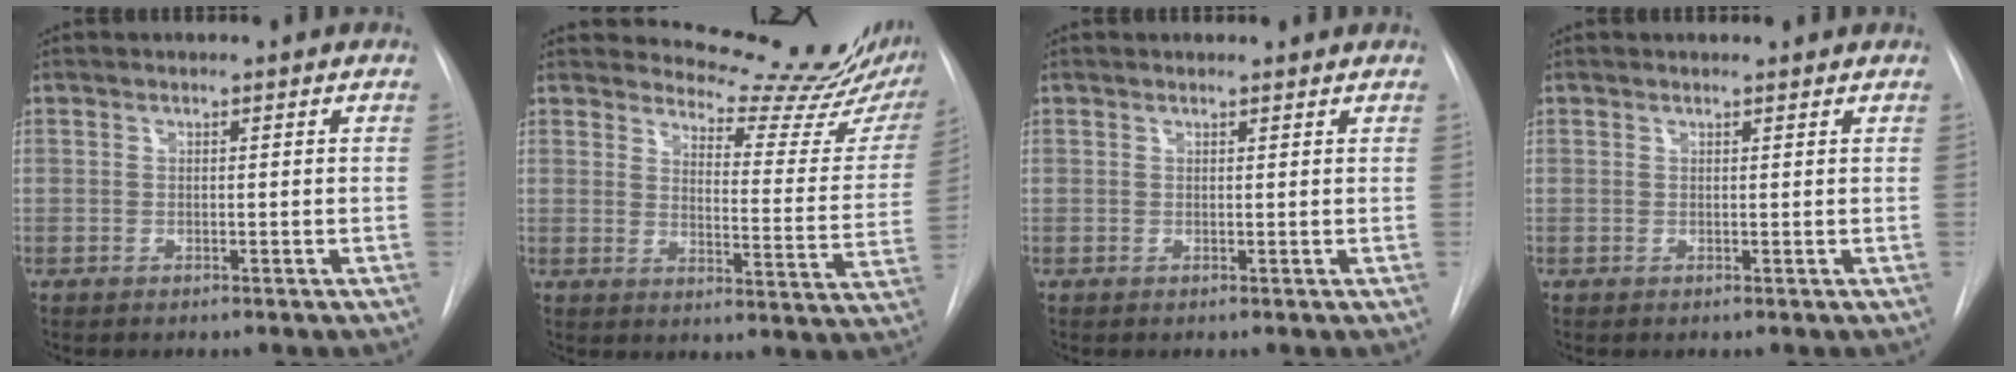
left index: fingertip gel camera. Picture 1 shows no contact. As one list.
[{"total": 15.9, "force": [15.5, 1.1, 3.4], "torque": [-0.038, -0.105, 0.173]}, {"total": 2.1, "force": [2.0, 0.5, 0.3], "torque": [-0.010, 0.011, 0.022]}, {"total": 1.7, "force": [1.7, 0.3, 0.3], "torque": [-0.011, 0.010, 0.020]}]